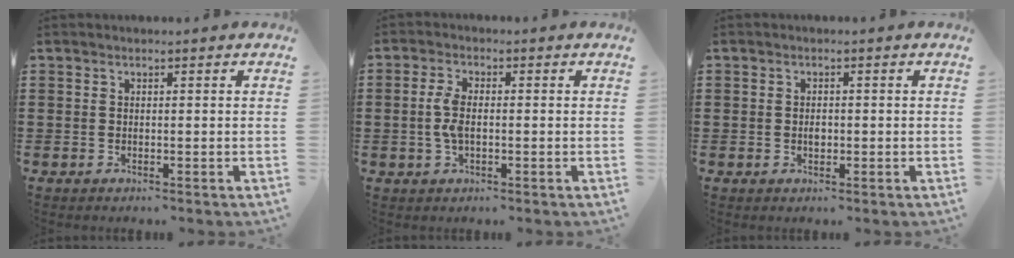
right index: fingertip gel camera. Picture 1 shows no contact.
{"total": 4.2, "force": [-0.2, 2.0, 3.8], "torque": [-0.095, -0.002, -0.011]}
{"total": 1.4, "force": [-0.2, 0.7, 1.2], "torque": [-0.024, 0.001, -0.004]}